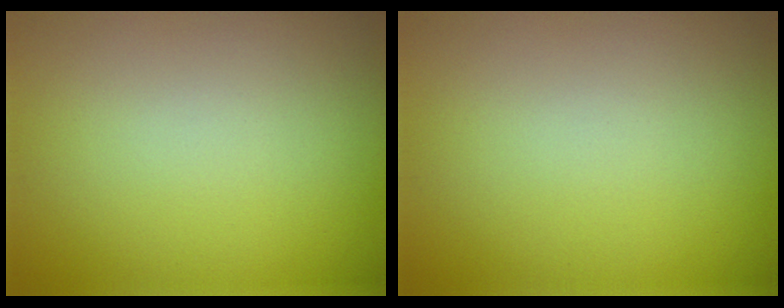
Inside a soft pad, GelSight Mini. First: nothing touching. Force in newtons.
{"total": 0.0}